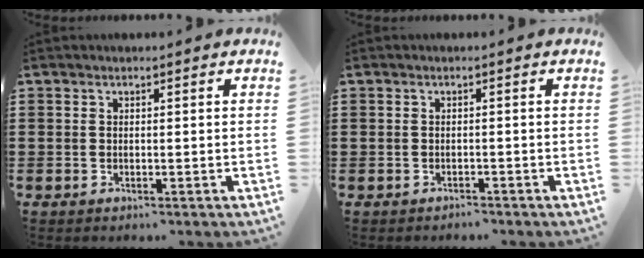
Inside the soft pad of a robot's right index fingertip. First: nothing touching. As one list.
[{"total": 1.1, "force": [-1.0, 0.2, -0.2], "torque": [0.000, 0.003, -0.024]}]